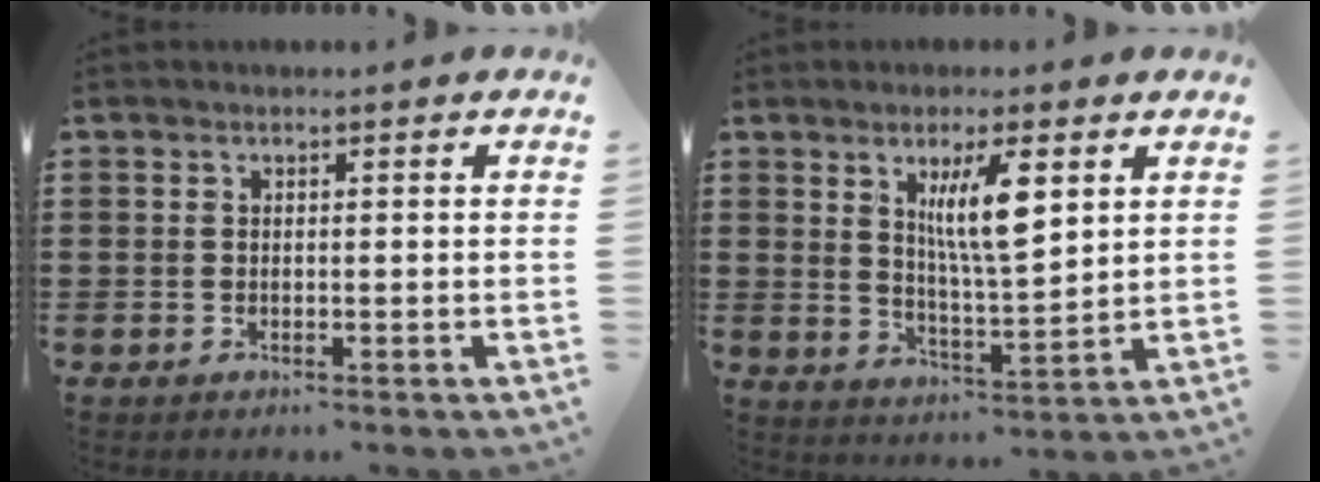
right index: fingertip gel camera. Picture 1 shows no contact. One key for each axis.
{"total": 8.0, "fx": 3.3, "fy": 1.8, "fz": 7.1, "tx": -0.129, "ty": -0.001, "tz": 0.051}